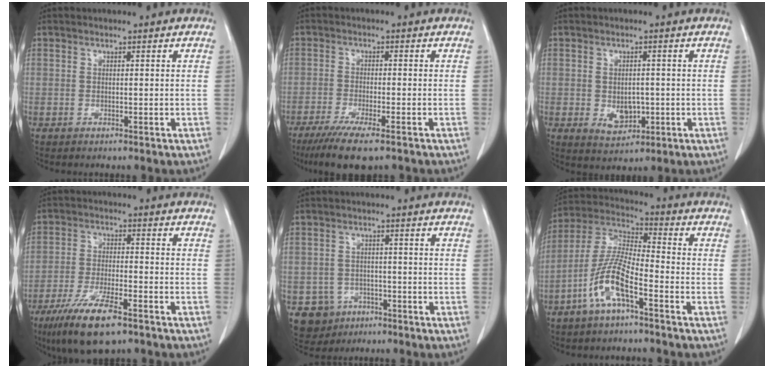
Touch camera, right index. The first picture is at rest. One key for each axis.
{"total": 8.8, "fx": -6.4, "fy": 0.9, "fz": 6.1, "tx": -0.098, "ty": -0.021, "tz": -0.099}
{"total": 4.6, "fx": -0.8, "fy": 3.3, "fz": 3.2, "tx": -0.047, "ty": -0.001, "tz": 0.004}
{"total": 10.9, "fx": -7.2, "fy": 2.1, "fz": 7.9, "tx": -0.149, "ty": -0.022, "tz": -0.123}
{"total": 5.9, "fx": -2.8, "fy": 5.2, "fz": 0.6, "tx": -0.012, "ty": 0.009, "tz": -0.038}
{"total": 10.2, "fx": -4.9, "fy": 2.1, "fz": 8.7, "tx": -0.193, "ty": 0.005, "tz": -0.100}